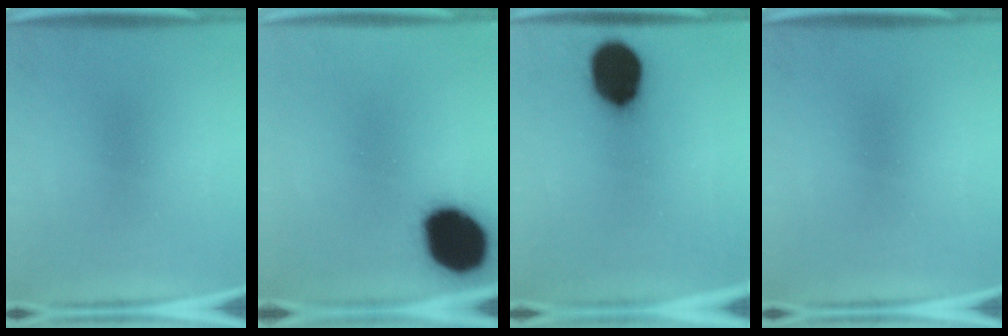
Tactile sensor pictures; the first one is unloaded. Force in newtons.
{"total": 19.5}
{"total": 16.0}
{"total": 0.0}